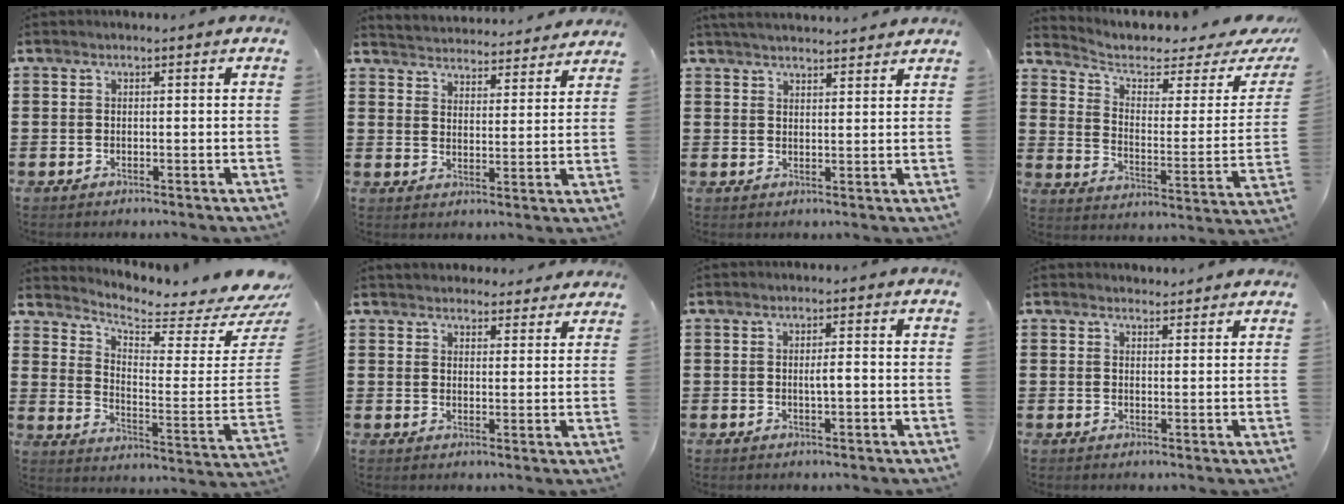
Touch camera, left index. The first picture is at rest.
{"total": 3.9, "force": [3.9, -0.3, -0.6], "torque": [-0.010, -0.032, 0.065]}
{"total": 3.3, "force": [3.2, 0.0, 0.4], "torque": [-0.017, -0.009, 0.061]}
{"total": 4.1, "force": [2.9, 1.6, 2.4], "torque": [-0.058, -0.024, 0.042]}
{"total": 4.1, "force": [3.7, 0.5, 1.7], "torque": [-0.051, -0.050, 0.058]}
{"total": 3.6, "force": [3.5, 0.7, 0.0], "torque": [-0.003, -0.013, 0.065]}
{"total": 1.6, "force": [-0.2, 0.2, 1.6], "torque": [-0.029, -0.001, -0.005]}
{"total": 2.0, "force": [1.9, 0.5, -0.1], "torque": [-0.004, 0.000, 0.038]}